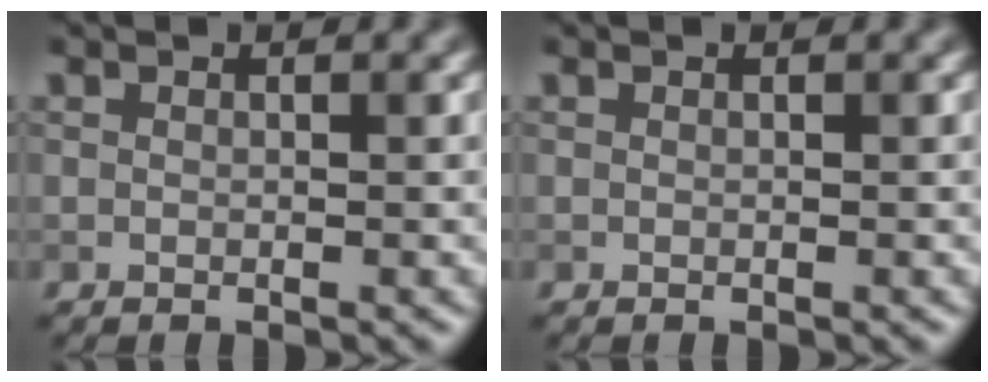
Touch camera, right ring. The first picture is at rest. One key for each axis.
{"total": 0.0}